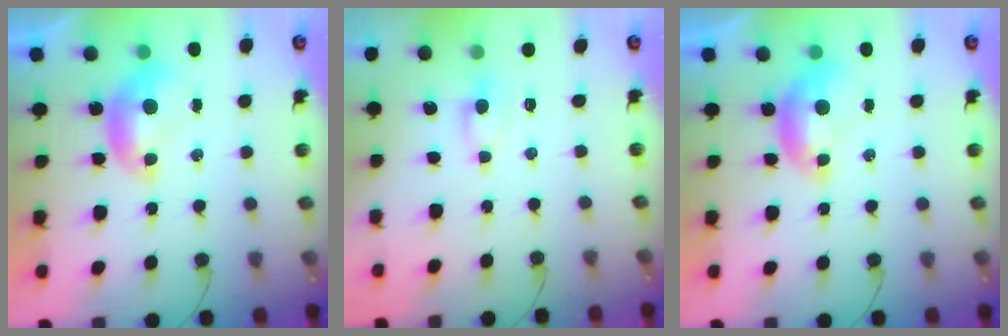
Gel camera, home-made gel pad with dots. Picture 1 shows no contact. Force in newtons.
{"total": 0.5, "press": 0.3, "slide": 0.5}
{"total": 0.0}